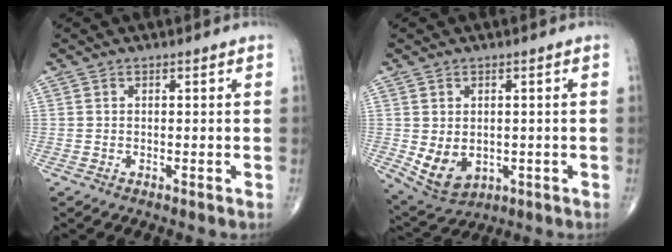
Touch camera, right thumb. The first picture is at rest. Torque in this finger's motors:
{"motor_torque": [-0.11, 0.39, -0.16, -0.10, 0.19]}